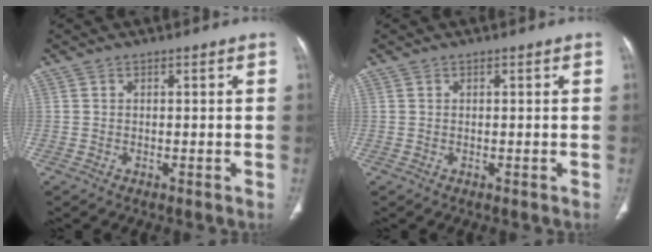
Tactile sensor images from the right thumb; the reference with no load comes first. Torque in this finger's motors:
{"motor_torque": [0.20, 0.02, -0.06, -0.59, -0.02]}